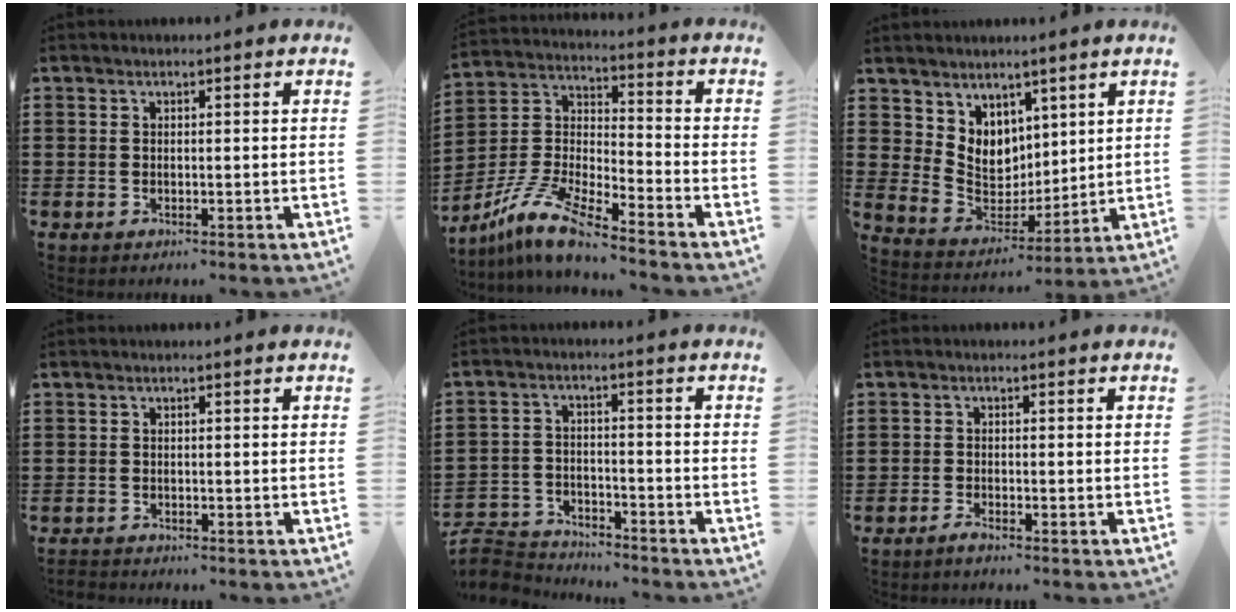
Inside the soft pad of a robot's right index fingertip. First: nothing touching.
{"total": 10.0, "force": [-8.5, 1.0, 5.0], "torque": [-0.131, -0.004, -0.178]}
{"total": 6.8, "force": [4.3, 5.2, 0.5], "torque": [-0.039, -0.030, 0.084]}
{"total": 1.1, "force": [-1.1, 0.0, -0.1], "torque": [-0.001, 0.000, -0.024]}
{"total": 5.7, "force": [-5.6, 0.9, 0.3], "torque": [-0.026, 0.003, -0.118]}
{"total": 1.6, "force": [-1.5, -0.1, 0.4], "torque": [-0.010, -0.004, -0.028]}